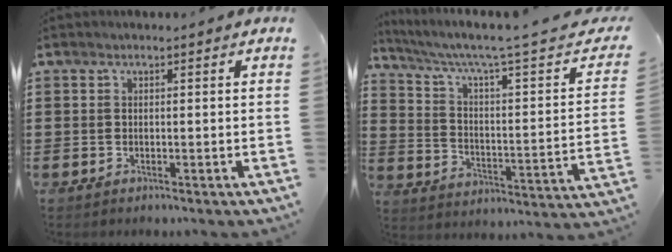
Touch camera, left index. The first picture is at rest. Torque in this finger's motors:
{"motor_torque": [2.14, 0.00, 0.18, 0.07]}